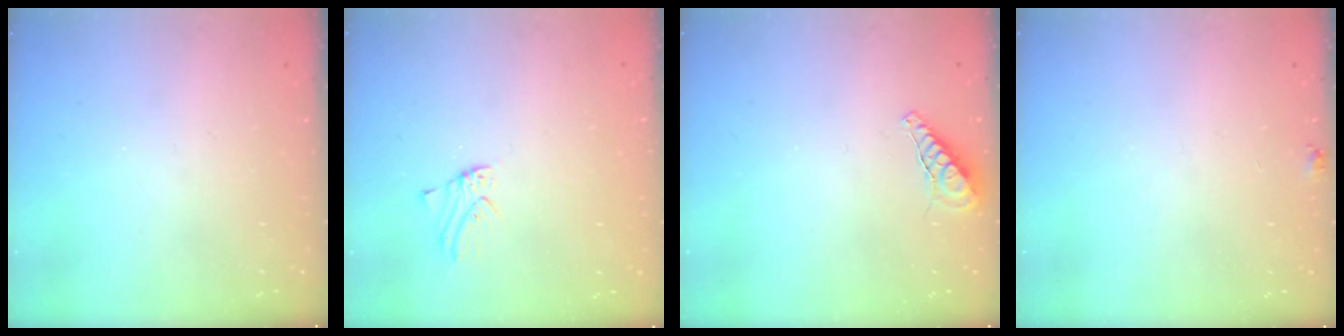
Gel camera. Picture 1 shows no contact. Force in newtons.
{"total": 0.0}
{"total": 8.0, "press": 7.9, "slide": 1.1}
{"total": 4.9, "press": 4.9, "slide": 0.4}